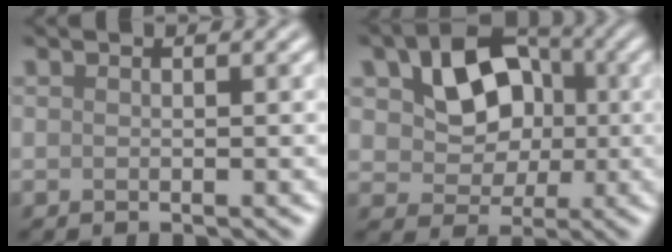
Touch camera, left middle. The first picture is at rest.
{"total": 7.9, "force": [1.7, 5.9, 4.9], "torque": [-0.083, 0.011, 0.017]}